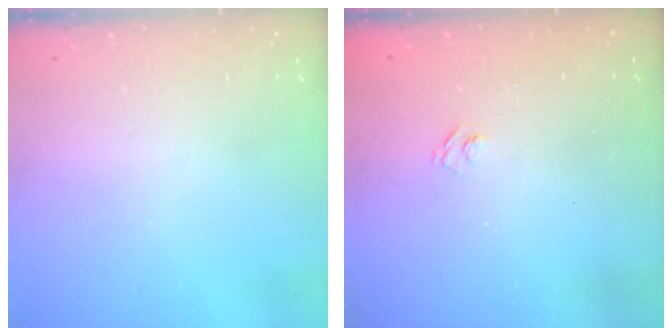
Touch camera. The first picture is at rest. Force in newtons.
{"total": 2.7, "press": 2.5, "slide": 0.9}